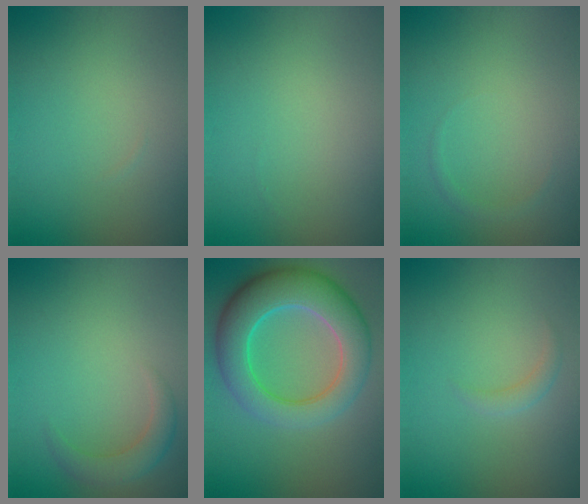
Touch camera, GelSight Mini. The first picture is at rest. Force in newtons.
{"total": 0.0}
{"total": 0.7, "press": 0.7, "slide": 0.1}
{"total": 2.4, "press": 2.4, "slide": 0.1}
{"total": 8.6, "press": 8.6, "slide": 0.5}
{"total": 1.1, "press": 1.1, "slide": 0.1}